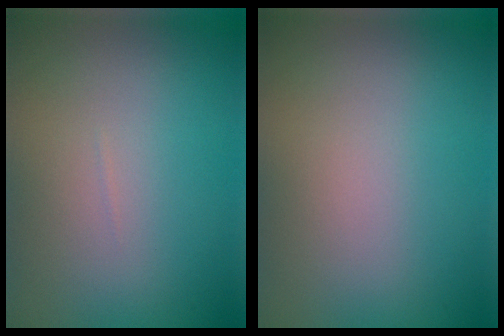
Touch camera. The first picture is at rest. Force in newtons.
{"total": 0.0}